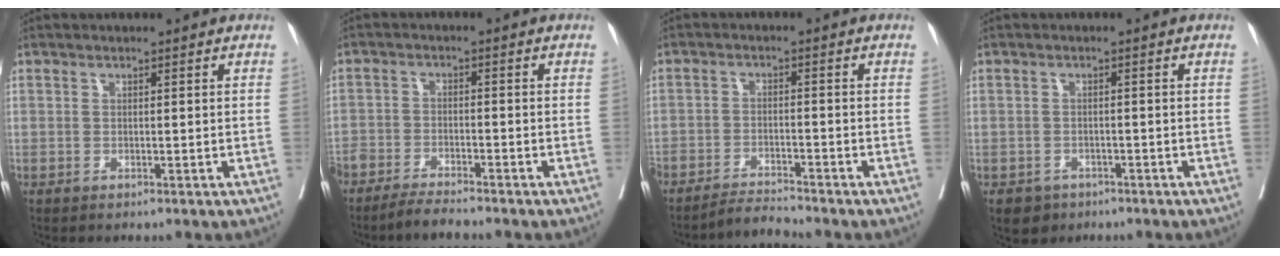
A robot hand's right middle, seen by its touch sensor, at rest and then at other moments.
{"total": 5.9, "force": [-5.4, 0.4, 2.4], "torque": [-0.034, -0.014, -0.095]}
{"total": 3.9, "force": [-3.7, -1.0, 0.2], "torque": [-0.003, -0.014, -0.066]}
{"total": 3.1, "force": [-2.0, 2.3, 0.5], "torque": [-0.008, 0.005, -0.029]}